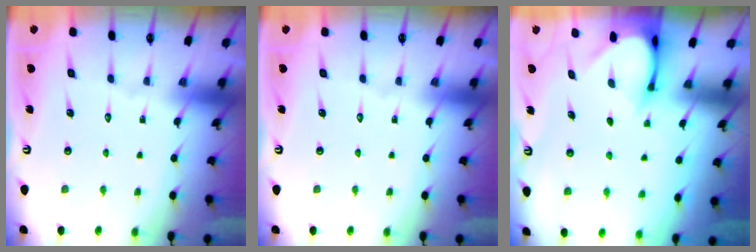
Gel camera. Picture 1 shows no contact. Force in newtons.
{"total": 0.0}
{"total": 3.3, "press": 3.3, "slide": 0.3}